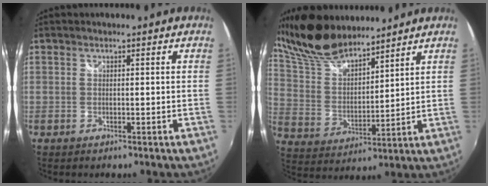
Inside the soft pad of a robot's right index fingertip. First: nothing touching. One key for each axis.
{"total": 17.4, "fx": 14.2, "fy": 5.9, "fz": 8.0, "tx": -0.165, "ty": 0.026, "tz": 0.281}